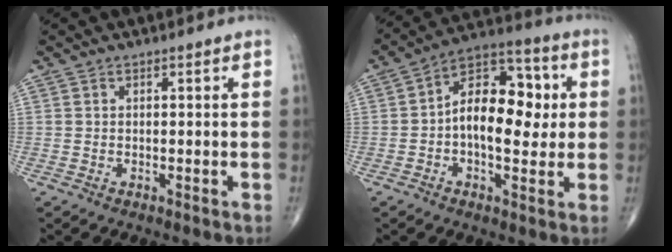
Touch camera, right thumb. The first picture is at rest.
{"total": 14.8, "force": [0.4, 8.5, 12.1], "torque": [-0.159, 0.032, -0.004]}